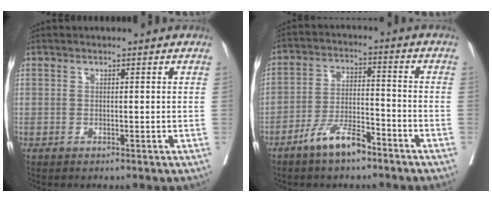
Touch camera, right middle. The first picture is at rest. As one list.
[{"total": 7.3, "force": [-5.3, 2.0, 4.6], "torque": [-0.089, 0.001, -0.099]}]